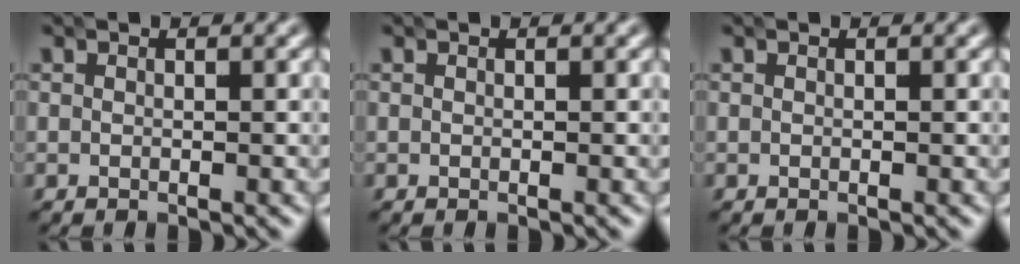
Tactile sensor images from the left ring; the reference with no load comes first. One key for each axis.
{"total": 0.0}
{"total": 0.0}